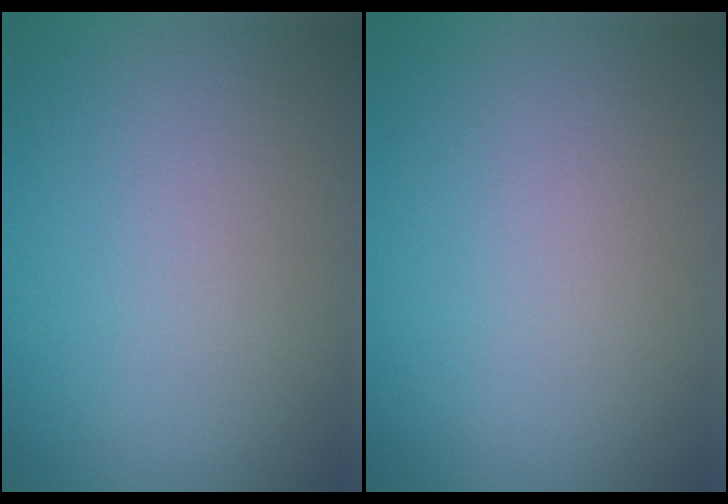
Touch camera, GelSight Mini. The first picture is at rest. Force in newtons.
{"total": 0.0}